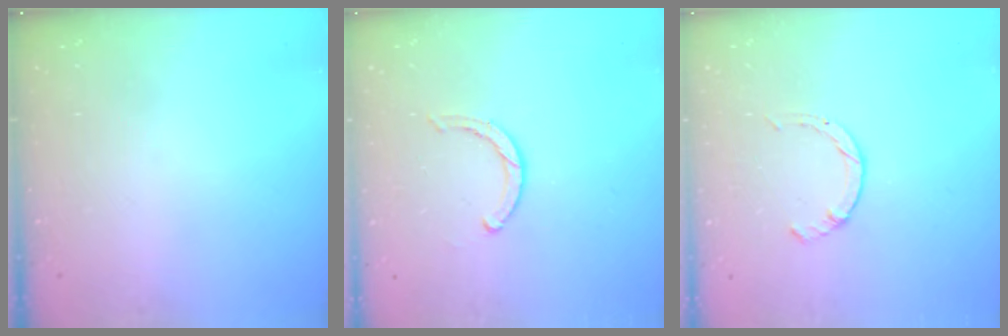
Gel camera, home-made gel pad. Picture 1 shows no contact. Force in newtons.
{"total": 3.5, "press": 3.5, "slide": 0.3}
{"total": 1.7, "press": 1.7, "slide": 0.2}